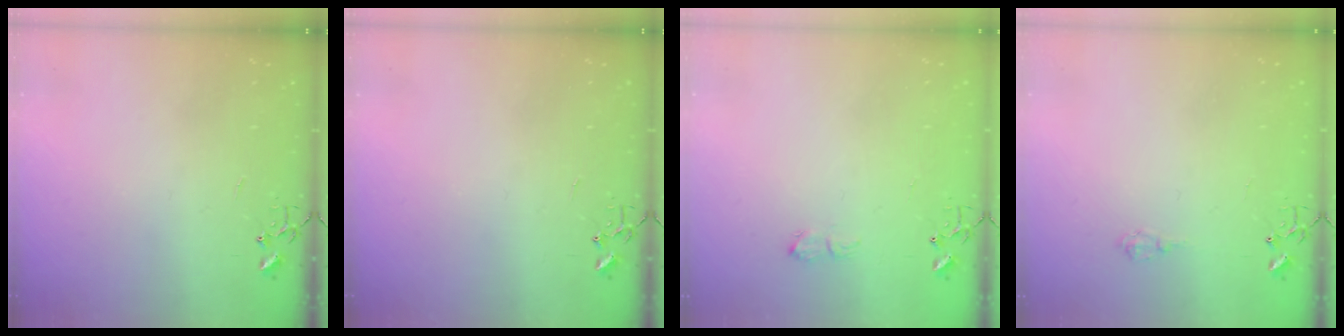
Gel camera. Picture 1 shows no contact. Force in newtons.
{"total": 0.0}
{"total": 6.1, "press": 6.0, "slide": 0.8}
{"total": 5.6, "press": 5.6, "slide": 0.7}